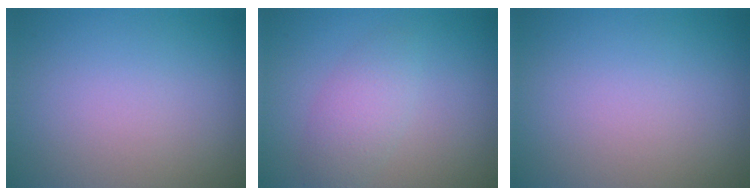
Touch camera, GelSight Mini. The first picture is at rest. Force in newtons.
{"total": 2.6, "press": 2.6, "slide": 0.1}
{"total": 0.0}